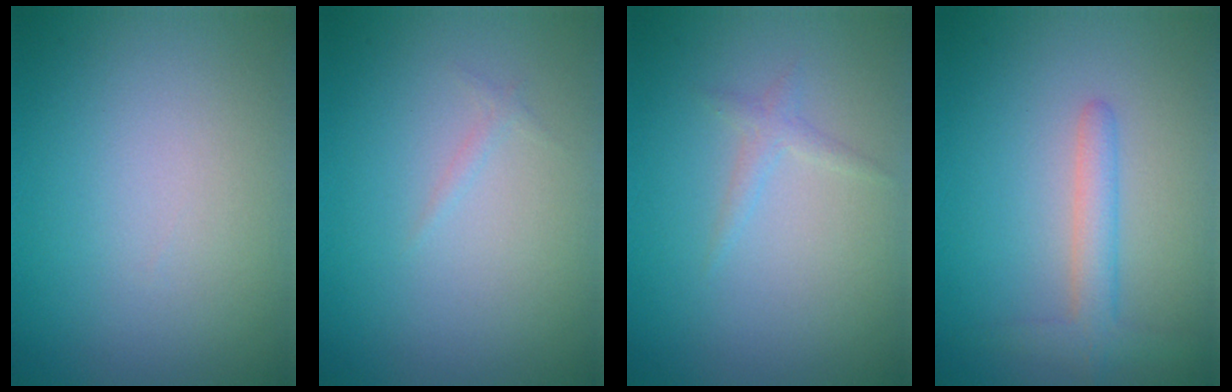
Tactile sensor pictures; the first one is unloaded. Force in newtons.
{"total": 0.5, "press": 0.5, "slide": 0.0}
{"total": 1.0, "press": 1.0, "slide": 0.1}
{"total": 2.6, "press": 2.6, "slide": 0.1}